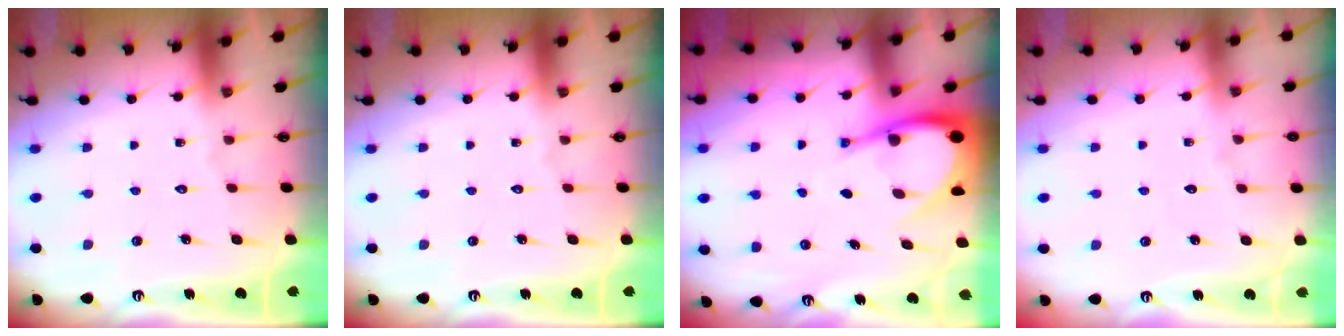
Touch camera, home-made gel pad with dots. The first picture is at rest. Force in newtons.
{"total": 0.0}
{"total": 8.7, "press": 8.7, "slide": 1.1}
{"total": 2.8, "press": 2.8, "slide": 0.4}